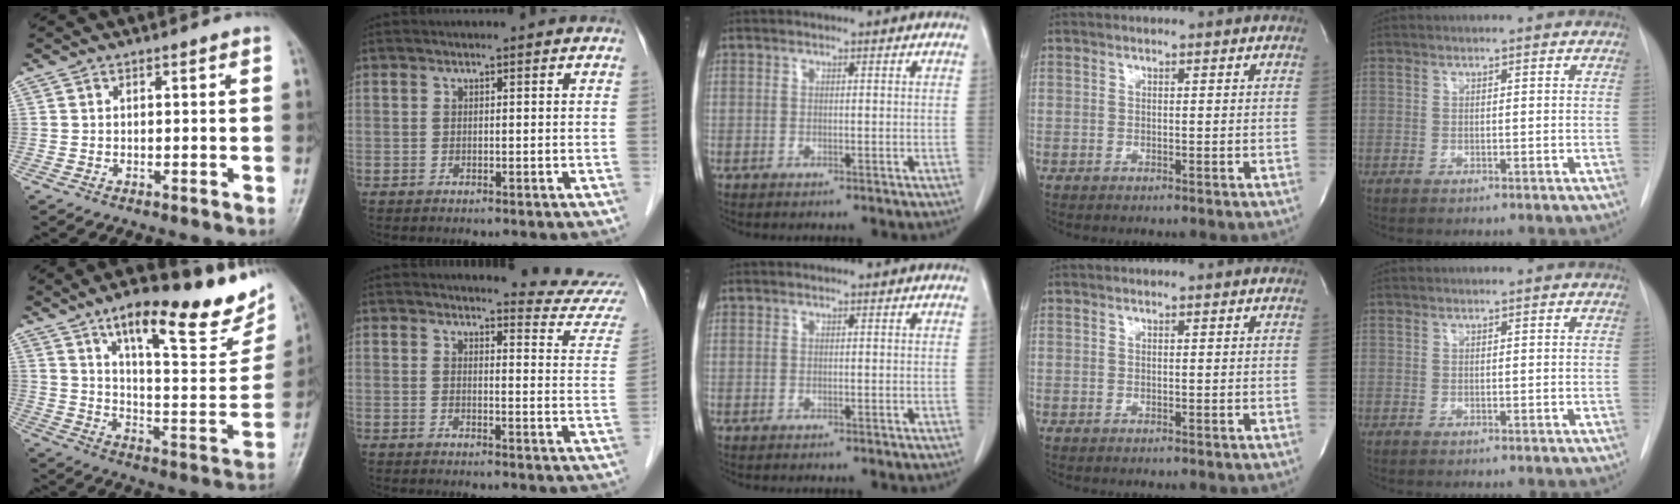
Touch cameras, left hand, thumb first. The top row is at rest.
{"thumb": {"total": 23.7, "force": [15.0, 7.1, 16.9], "torque": [-0.191, -0.055, 0.227]}, "index": {"total": 10.1, "force": [10.0, -0.8, 0.3], "torque": [-0.001, -0.087, 0.096]}}